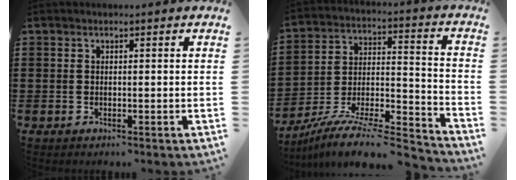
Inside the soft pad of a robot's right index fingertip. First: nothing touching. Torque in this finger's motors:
{"motor_torque": [-0.55, 0.66, -0.58, 0.01]}